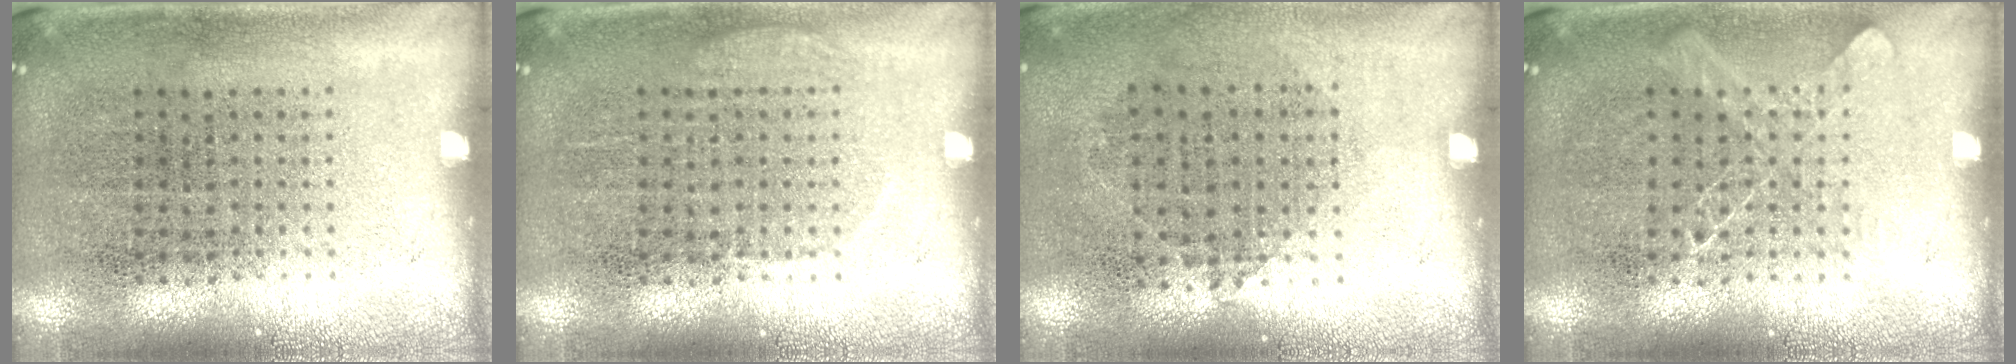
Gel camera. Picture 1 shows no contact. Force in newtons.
{"total": 1.1, "press": 1.1, "slide": 0.3}
{"total": 0.9, "press": 0.8, "slide": 0.5}
{"total": 1.3, "press": 1.2, "slide": 0.3}